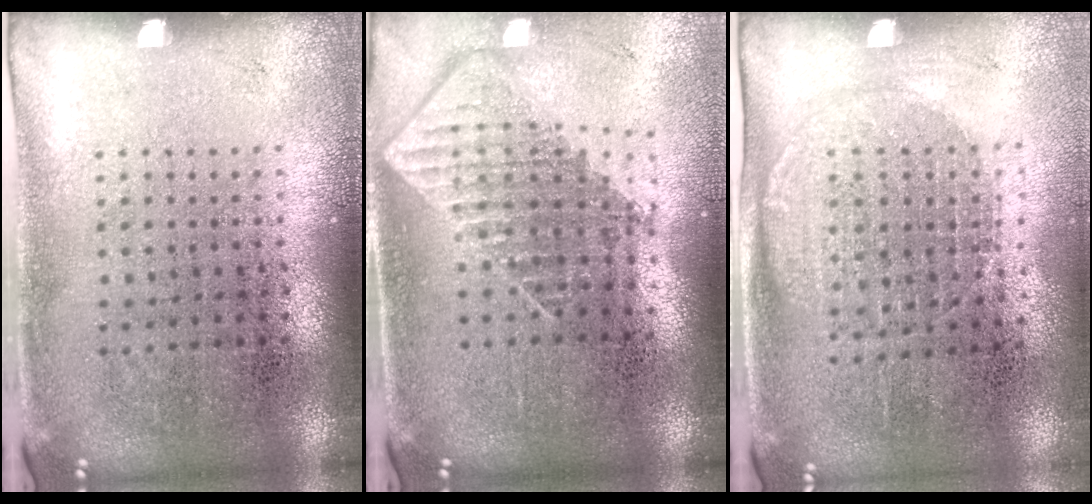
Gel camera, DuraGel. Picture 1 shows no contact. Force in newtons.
{"total": 1.9, "press": 1.5, "slide": 1.1}
{"total": 1.2, "press": 1.1, "slide": 0.6}